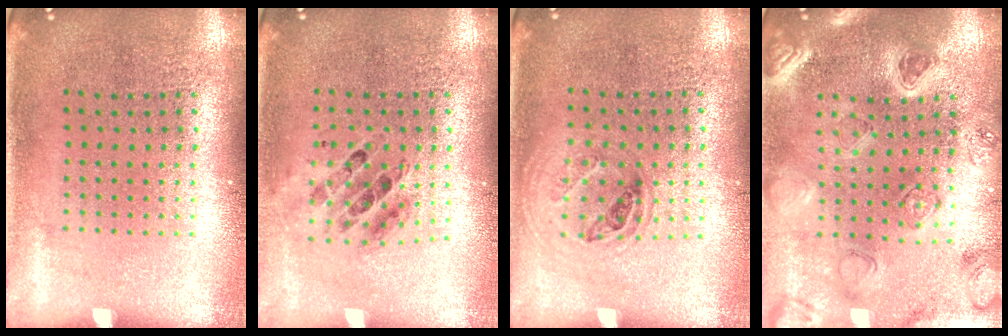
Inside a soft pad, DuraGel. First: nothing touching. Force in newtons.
{"total": 0.5, "press": 0.5, "slide": 0.2}
{"total": 1.1, "press": 1.0, "slide": 0.5}
{"total": 2.2, "press": 2.2, "slide": 0.2}